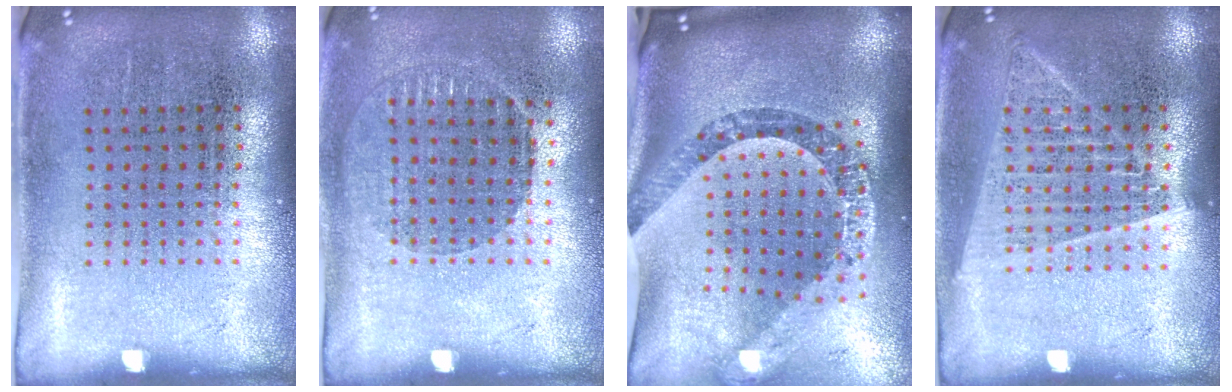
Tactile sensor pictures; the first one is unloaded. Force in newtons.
{"total": 0.9, "press": 0.8, "slide": 0.4}
{"total": 2.6, "press": 1.9, "slide": 1.7}
{"total": 1.4, "press": 1.3, "slide": 0.5}